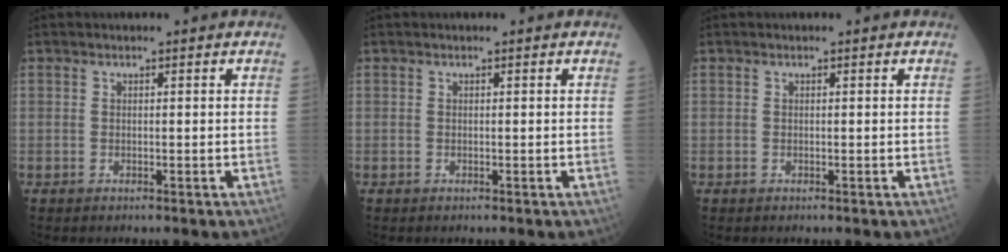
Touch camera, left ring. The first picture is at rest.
{"total": 0.0}
{"total": 0.0}